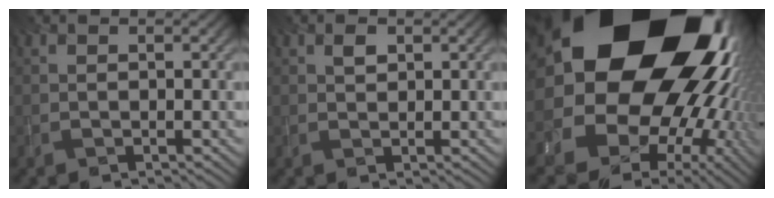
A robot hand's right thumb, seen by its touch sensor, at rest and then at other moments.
{"total": 1.1, "force": [0.7, 0.6, 0.6], "torque": [-0.015, 0.001, 0.014]}
{"total": 24.5, "force": [6.4, 19.1, 14.0], "torque": [-0.225, -0.051, 0.070]}